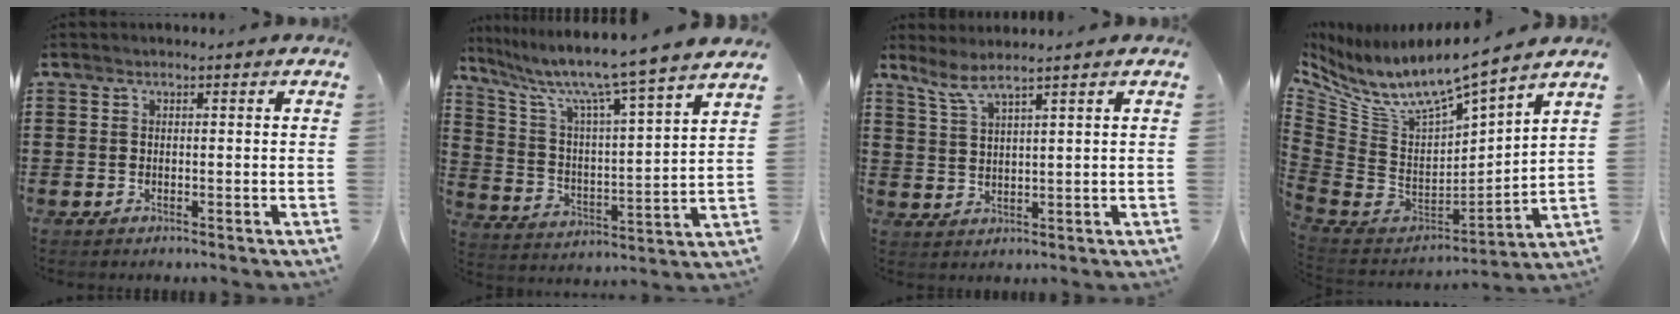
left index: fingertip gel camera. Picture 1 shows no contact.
{"total": 8.2, "force": [6.8, -1.0, 4.5], "torque": [-0.118, -0.059, 0.101]}
{"total": 3.6, "force": [2.8, -0.3, 2.3], "torque": [-0.053, -0.007, 0.051]}
{"total": 8.9, "force": [7.3, 1.4, 4.8], "torque": [-0.130, -0.070, 0.123]}